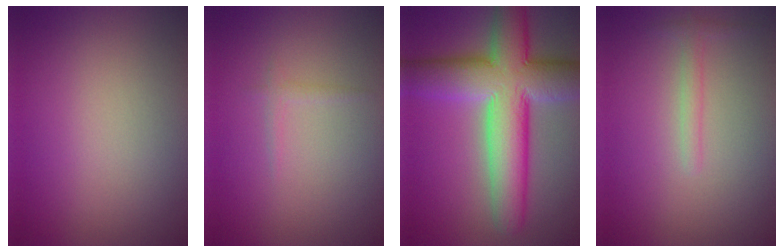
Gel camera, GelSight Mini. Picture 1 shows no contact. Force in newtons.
{"total": 0.7, "press": 0.7, "slide": 0.1}
{"total": 11.1, "press": 11.1, "slide": 0.5}
{"total": 1.1, "press": 1.1, "slide": 0.0}